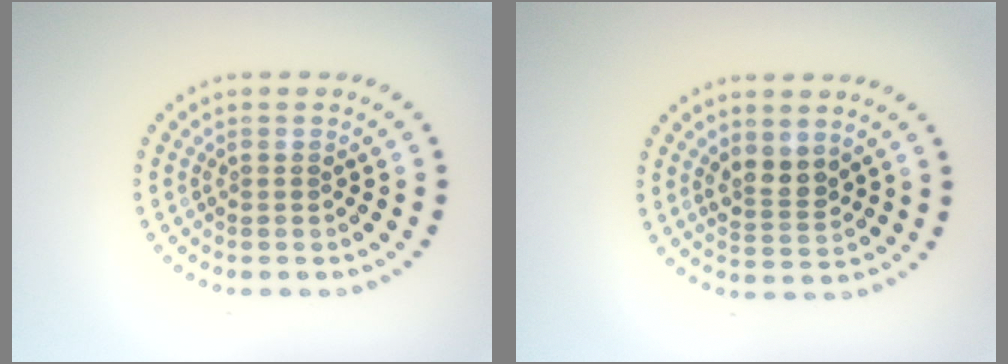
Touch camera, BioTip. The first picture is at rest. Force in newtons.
{"total": 2.5, "press": 2.3, "slide": 1.1}